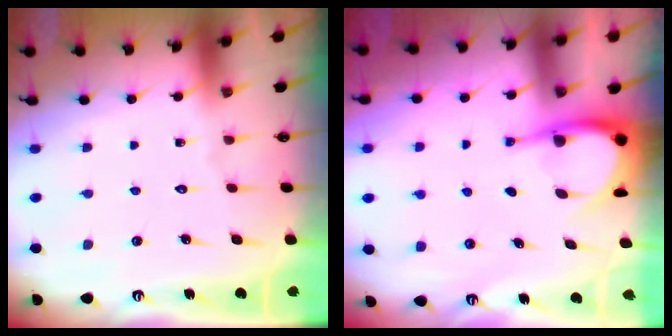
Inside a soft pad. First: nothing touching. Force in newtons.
{"total": 5.8, "press": 5.8, "slide": 0.3}